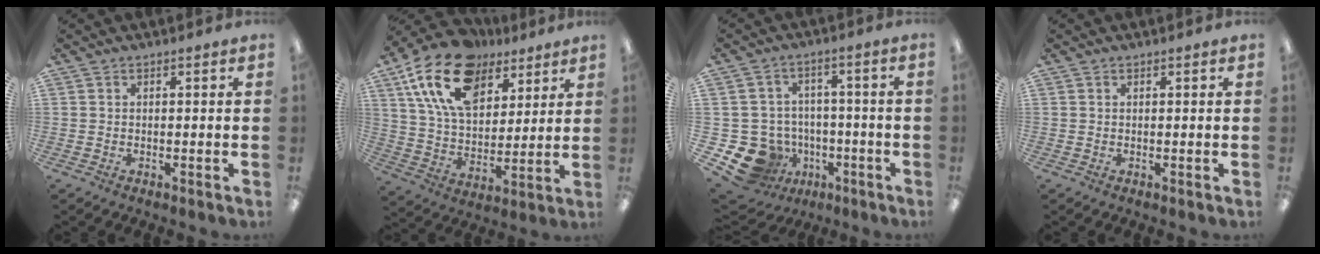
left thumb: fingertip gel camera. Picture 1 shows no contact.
{"total": 20.1, "force": [11.5, 12.0, 11.4], "torque": [-0.219, -0.042, 0.208]}
{"total": 12.5, "force": [-5.8, 10.3, 4.2], "torque": [-0.099, 0.035, -0.087]}
{"total": 0.0}